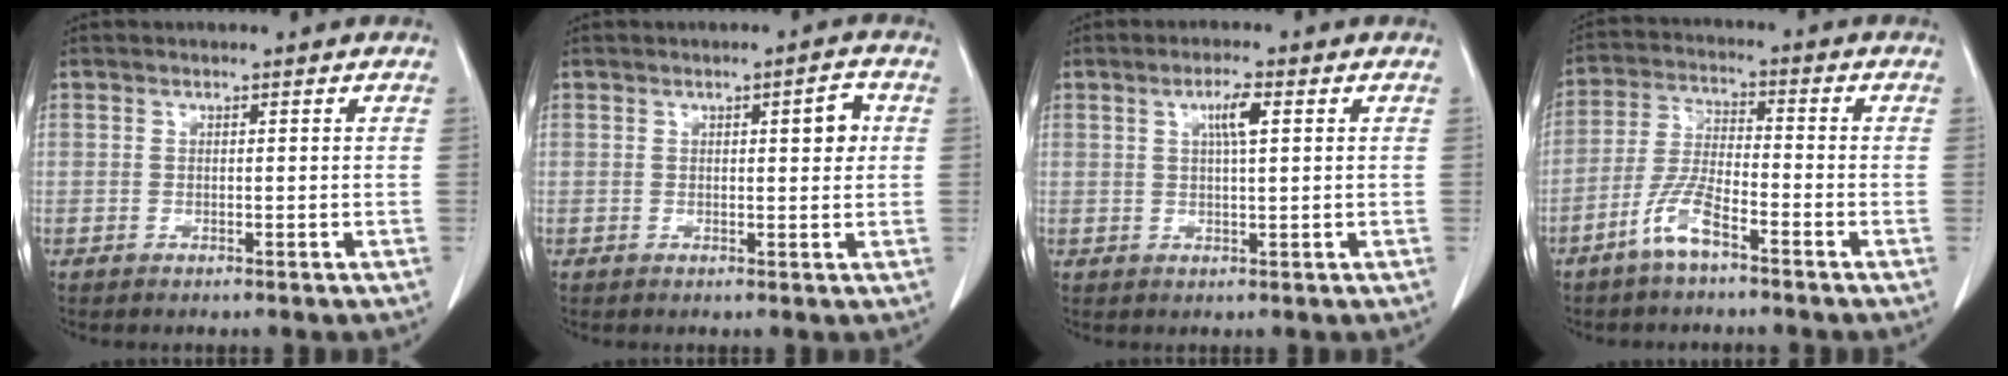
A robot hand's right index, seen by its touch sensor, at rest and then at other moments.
{"total": 3.2, "force": [0.8, 0.8, 3.0], "torque": [-0.039, 0.003, 0.009]}
{"total": 3.5, "force": [1.2, 0.4, 3.2], "torque": [-0.058, 0.002, 0.020]}
{"total": 6.9, "force": [-4.4, 1.2, 5.2], "torque": [-0.114, -0.003, -0.091]}